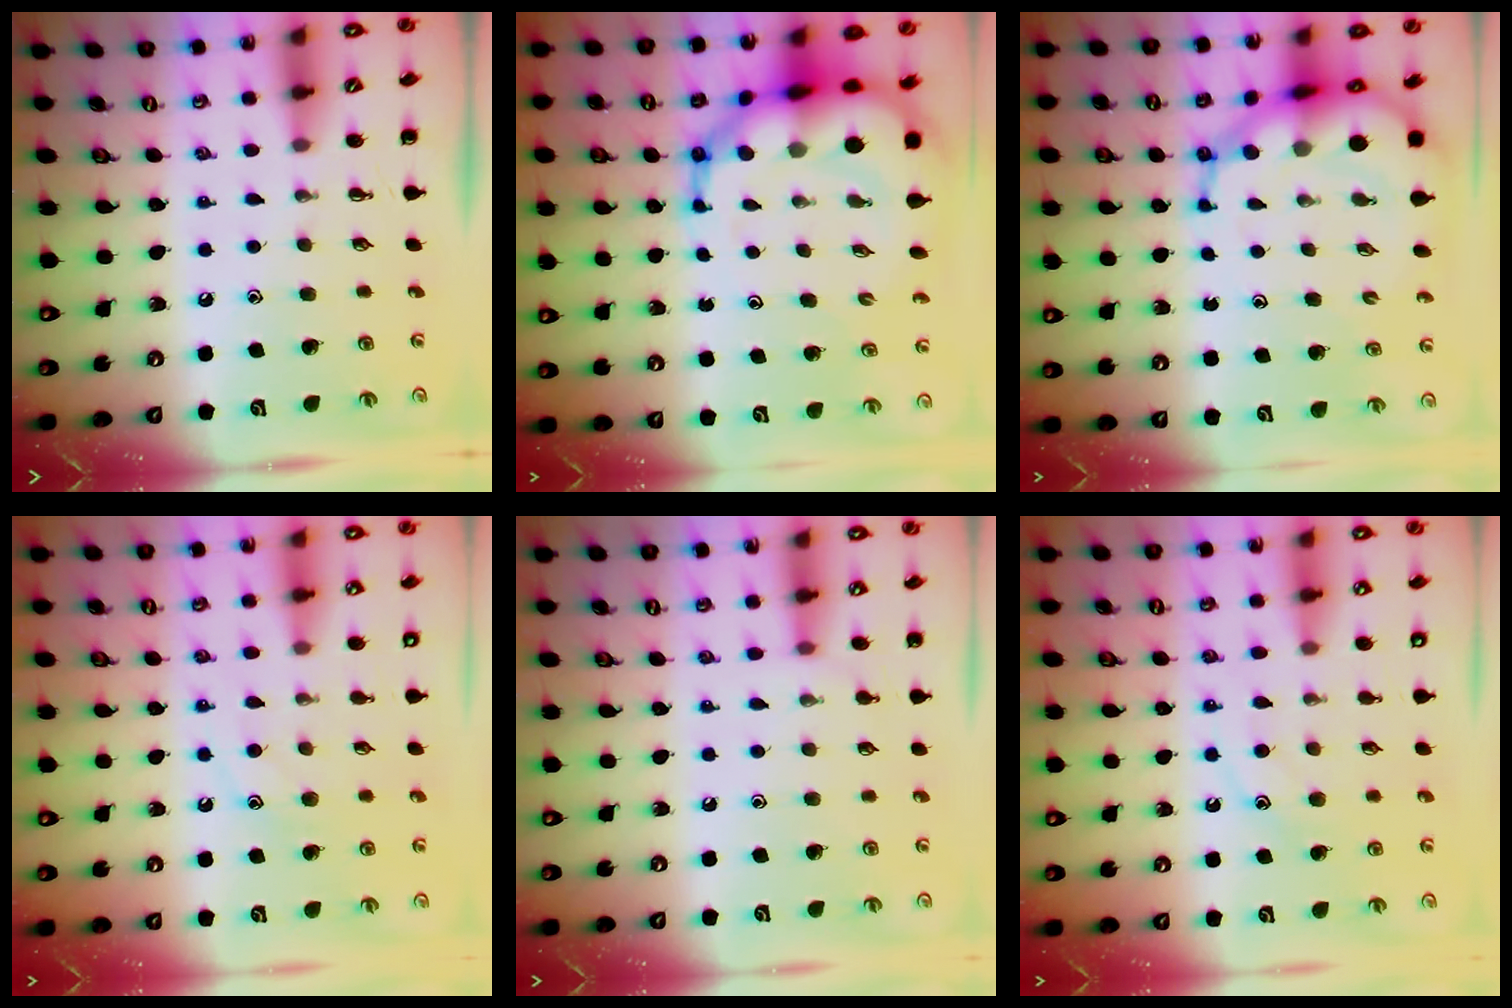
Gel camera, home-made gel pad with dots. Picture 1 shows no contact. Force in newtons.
{"total": 15.9, "press": 15.3, "slide": 4.4}
{"total": 12.4, "press": 12.0, "slide": 3.2}
{"total": 9.5, "press": 9.5, "slide": 1.3}
{"total": 4.4, "press": 4.2, "slide": 1.5}
{"total": 11.8, "press": 11.7, "slide": 1.4}